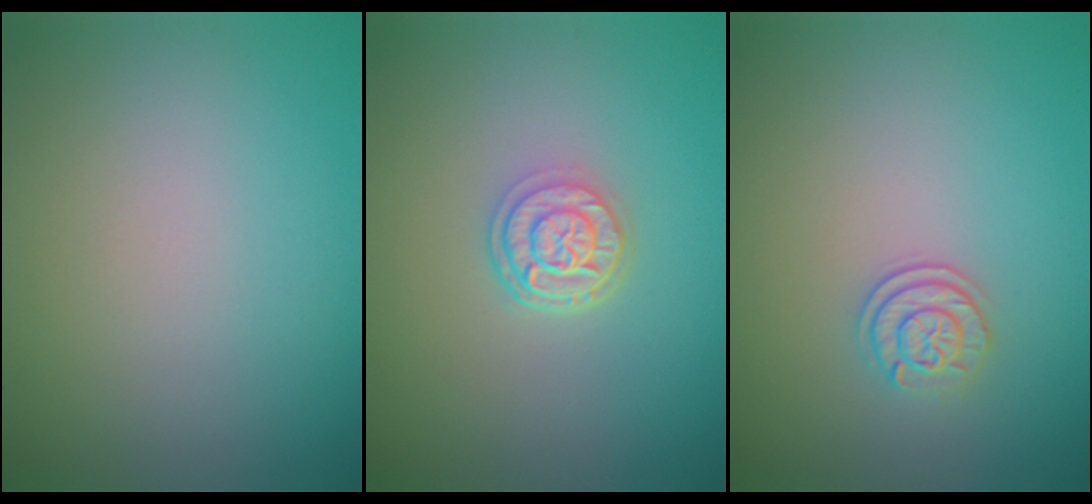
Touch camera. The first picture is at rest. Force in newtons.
{"total": 3.1, "press": 2.5, "slide": 1.9}
{"total": 2.0, "press": 1.8, "slide": 0.9}